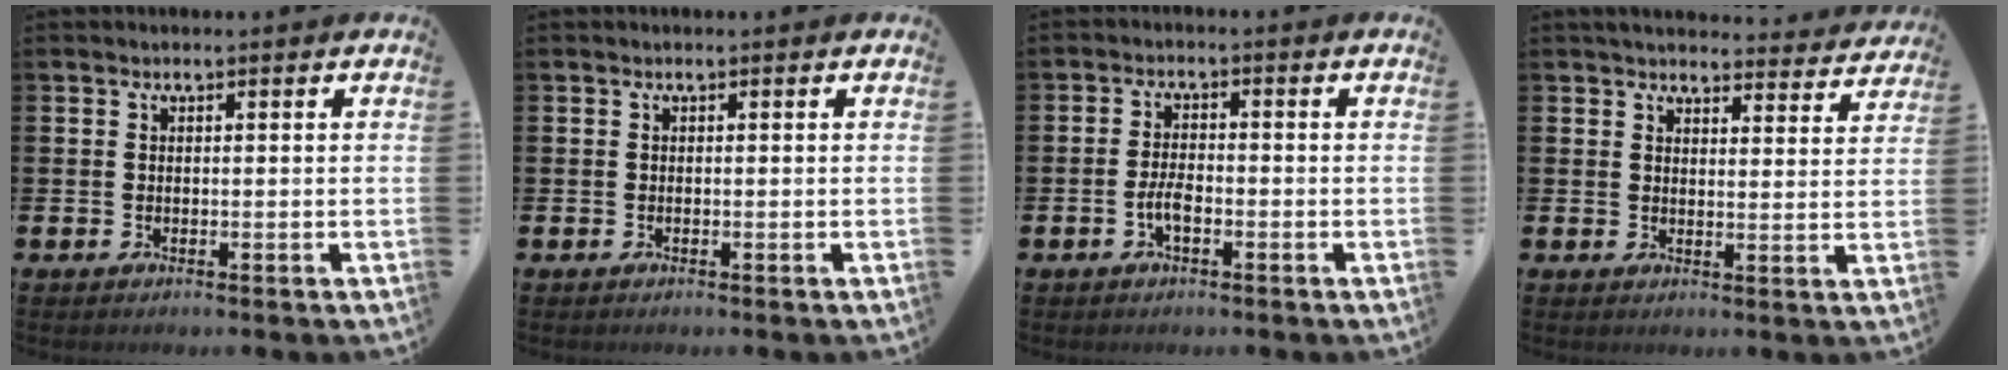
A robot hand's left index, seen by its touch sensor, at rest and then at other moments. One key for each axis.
{"total": 0.0}
{"total": 3.0, "fx": -1.1, "fy": 1.2, "fz": 2.5, "tx": -0.048, "ty": -0.001, "tz": -0.023}
{"total": 4.4, "fx": 4.3, "fy": 0.8, "fz": 0.5, "tx": -0.012, "ty": -0.030, "tz": 0.075}